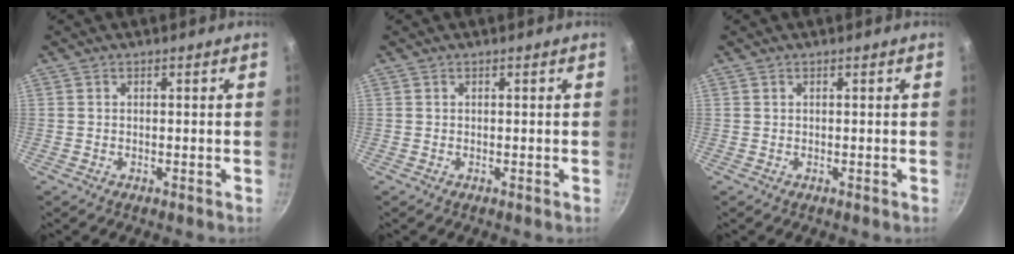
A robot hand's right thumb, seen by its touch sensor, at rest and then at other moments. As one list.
[{"total": 0.0}, {"total": 0.0}]